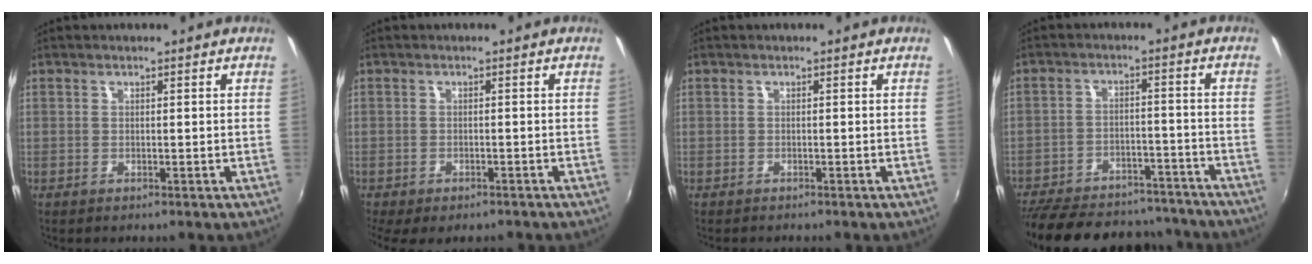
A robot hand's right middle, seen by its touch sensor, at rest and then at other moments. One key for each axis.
{"total": 6.1, "fx": -4.7, "fy": 2.2, "fz": 3.2, "tx": -0.078, "ty": -0.032, "tz": -0.071}
{"total": 0.8, "fx": -0.8, "fy": 0.0, "fz": 0.1, "tx": -0.004, "ty": -0.005, "tz": -0.014}
{"total": 25.7, "fx": -21.9, "fy": 9.4, "fz": 9.5, "tx": -0.209, "ty": 0.024, "tz": -0.287}